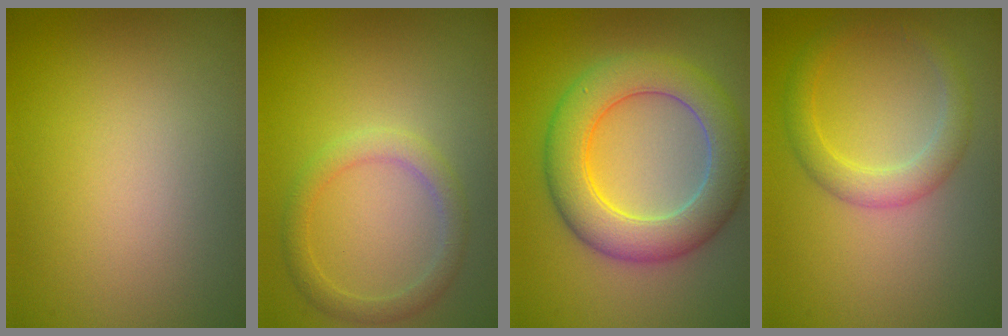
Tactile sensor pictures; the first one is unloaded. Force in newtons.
{"total": 2.3, "press": 2.3, "slide": 0.0}
{"total": 7.2, "press": 7.1, "slide": 0.6}
{"total": 2.7, "press": 2.7, "slide": 0.1}